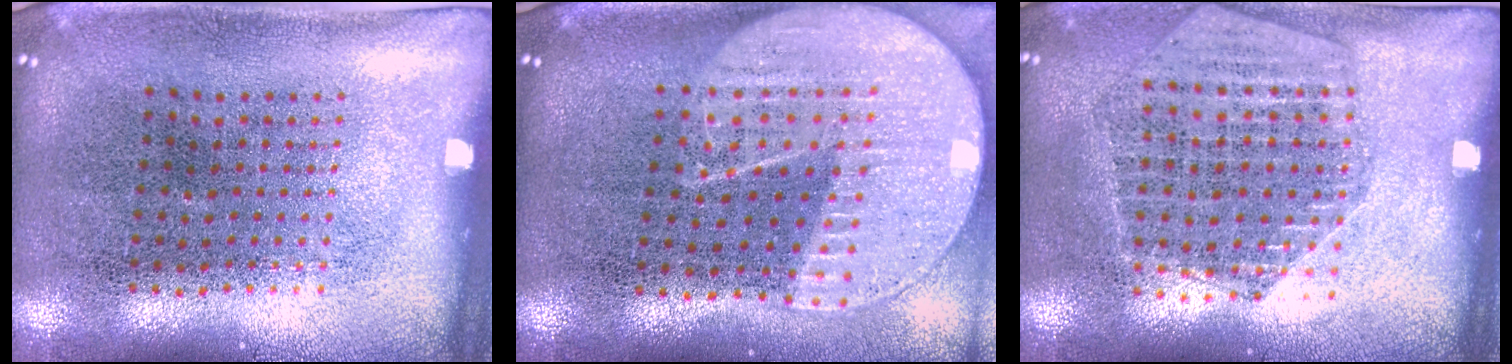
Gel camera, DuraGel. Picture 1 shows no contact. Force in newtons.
{"total": 2.2, "press": 1.9, "slide": 1.1}
{"total": 1.6, "press": 1.6, "slide": 0.2}